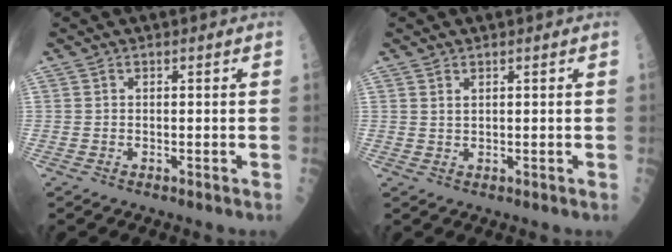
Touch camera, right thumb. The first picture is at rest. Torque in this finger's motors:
{"motor_torque": [-0.04, 0.03, -0.09, 0.27, -0.02]}